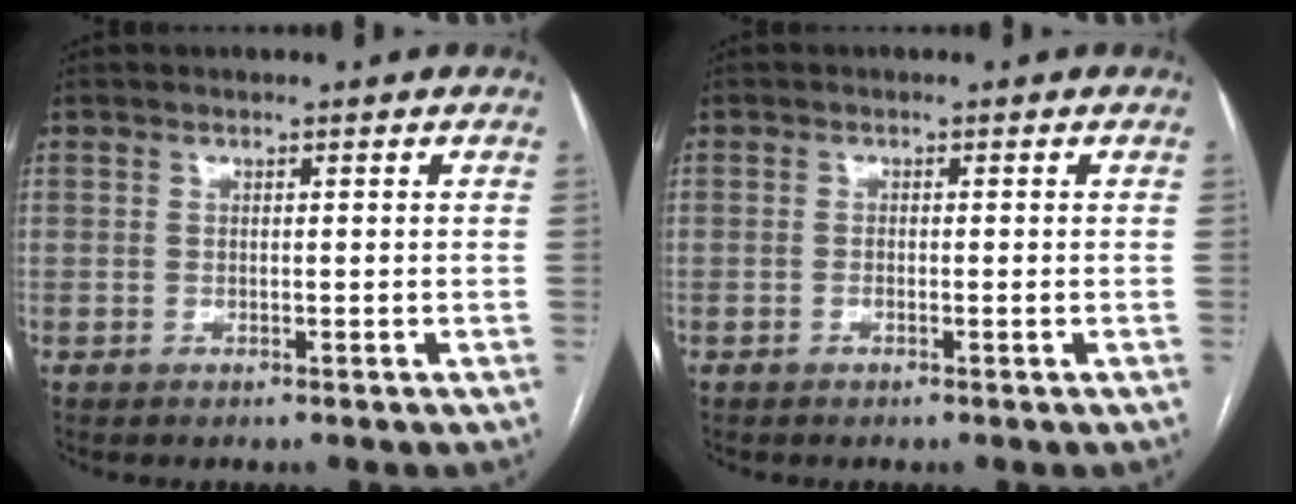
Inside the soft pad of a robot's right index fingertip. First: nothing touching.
{"total": 0.8, "force": [-0.4, 0.1, 0.7], "torque": [-0.014, 0.001, -0.006]}